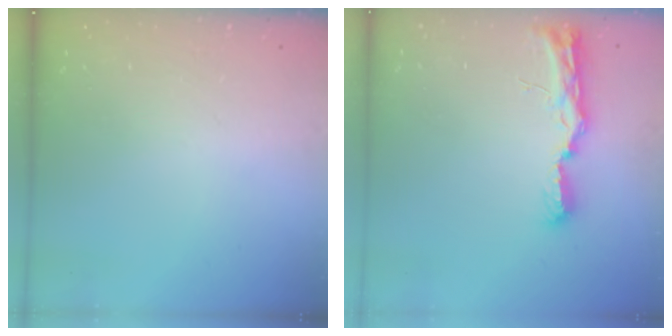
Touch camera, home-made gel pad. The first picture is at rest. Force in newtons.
{"total": 8.8, "press": 8.7, "slide": 0.9}